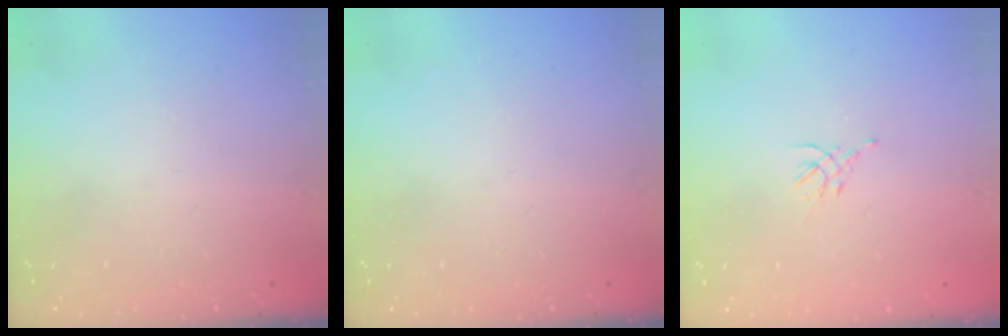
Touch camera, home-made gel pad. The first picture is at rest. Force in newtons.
{"total": 0.0}
{"total": 1.5, "press": 1.4, "slide": 0.6}